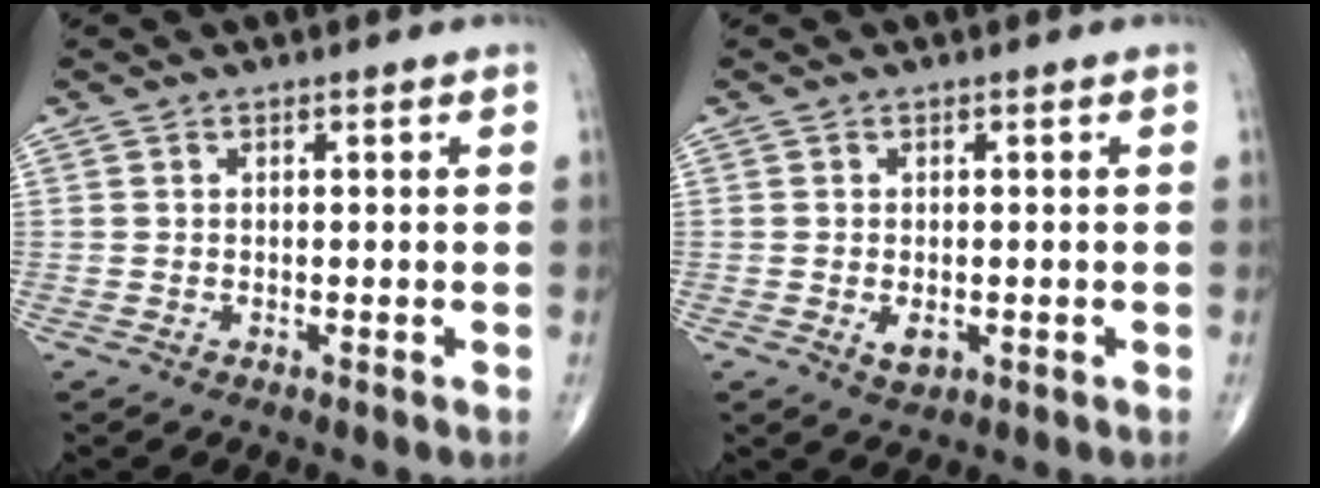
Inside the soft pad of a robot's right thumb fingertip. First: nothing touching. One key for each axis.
{"total": 2.5, "fx": -0.6, "fy": 1.6, "fz": 1.9, "tx": -0.026, "ty": -0.003, "tz": -0.005}